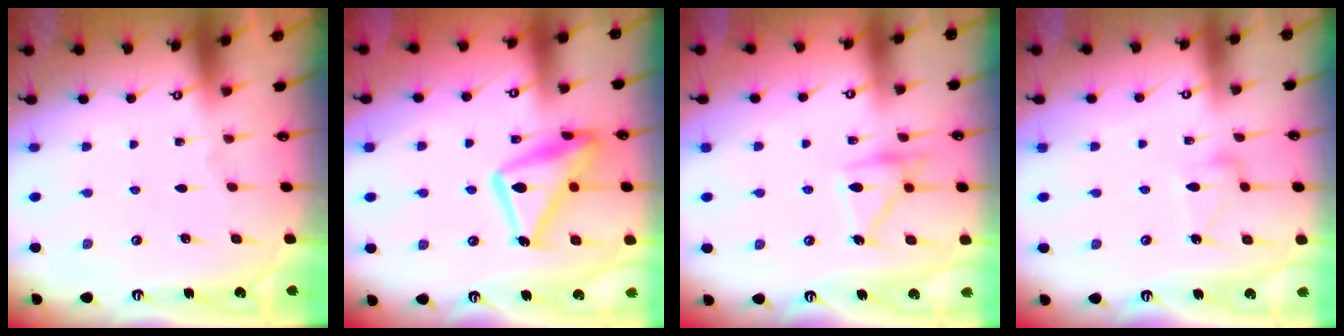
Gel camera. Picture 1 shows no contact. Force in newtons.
{"total": 18.3, "press": 18.2, "slide": 1.3}
{"total": 15.3, "press": 15.2, "slide": 1.0}
{"total": 8.3, "press": 8.3, "slide": 0.1}